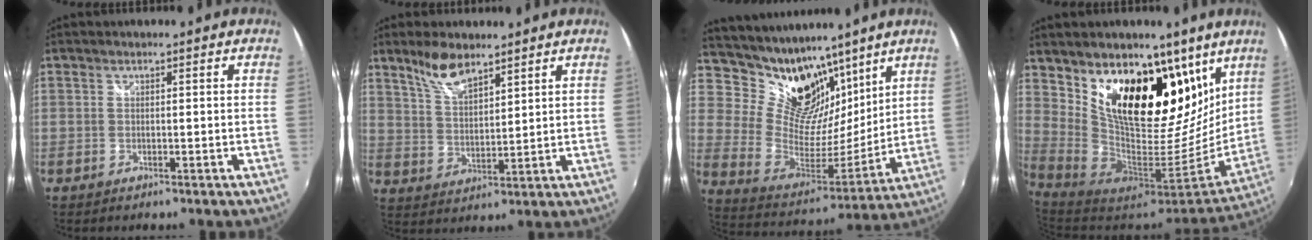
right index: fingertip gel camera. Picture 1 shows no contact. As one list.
[{"total": 7.5, "force": [5.8, 2.5, 4.1], "torque": [-0.077, 0.007, 0.117]}, {"total": 18.4, "force": [13.5, 9.3, 8.3], "torque": [-0.168, -0.005, 0.251]}, {"total": 23.0, "force": [13.1, 11.8, 14.8], "torque": [-0.233, -0.015, 0.234]}]